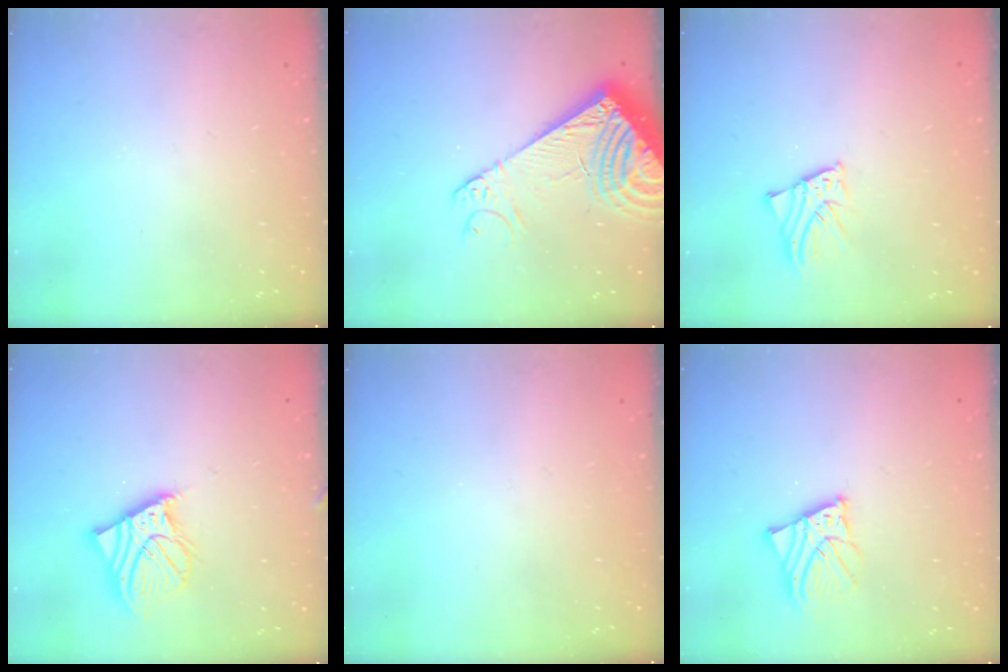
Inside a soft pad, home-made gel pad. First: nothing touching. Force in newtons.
{"total": 15.6, "press": 15.3, "slide": 2.8}
{"total": 2.2, "press": 2.2, "slide": 0.1}
{"total": 10.4, "press": 10.3, "slide": 1.7}
{"total": 0.0}
{"total": 6.4, "press": 6.4, "slide": 0.8}